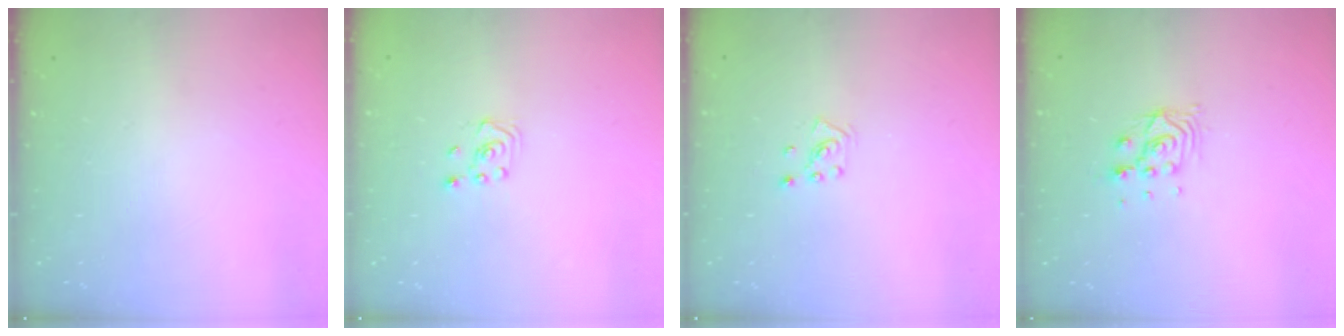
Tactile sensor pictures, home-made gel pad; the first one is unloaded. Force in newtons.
{"total": 1.9, "press": 1.8, "slide": 0.6}
{"total": 2.2, "press": 2.2, "slide": 0.3}
{"total": 6.8, "press": 6.8, "slide": 0.5}